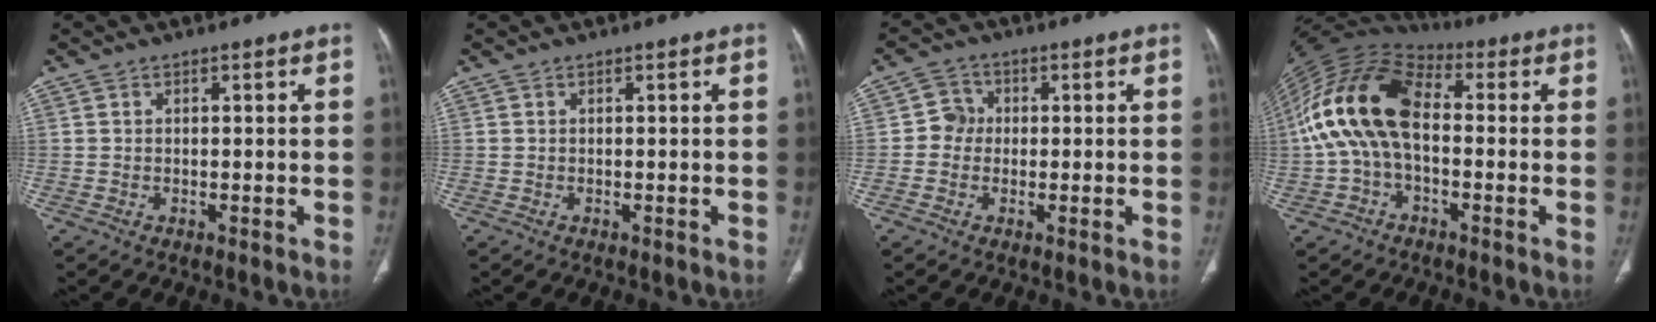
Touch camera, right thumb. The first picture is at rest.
{"total": 0.0}
{"total": 3.7, "force": [-0.2, 3.6, 1.1], "torque": [0.004, 0.010, -0.011]}
{"total": 16.9, "force": [0.0, 9.9, 13.7], "torque": [-0.268, 0.040, -0.010]}